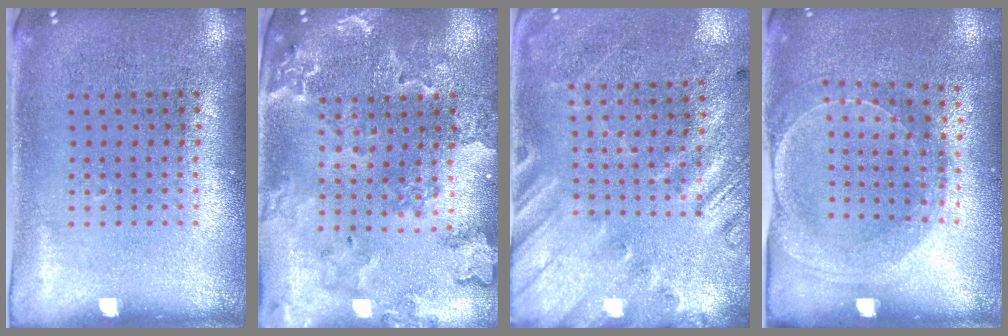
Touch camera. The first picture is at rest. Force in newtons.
{"total": 2.0, "press": 2.0, "slide": 0.2}
{"total": 2.6, "press": 1.9, "slide": 1.8}
{"total": 1.5, "press": 1.5, "slide": 0.4}